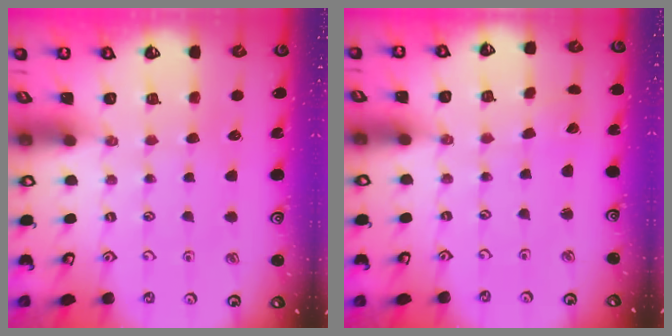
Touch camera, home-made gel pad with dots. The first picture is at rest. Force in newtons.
{"total": 1.5, "press": 1.5, "slide": 0.0}